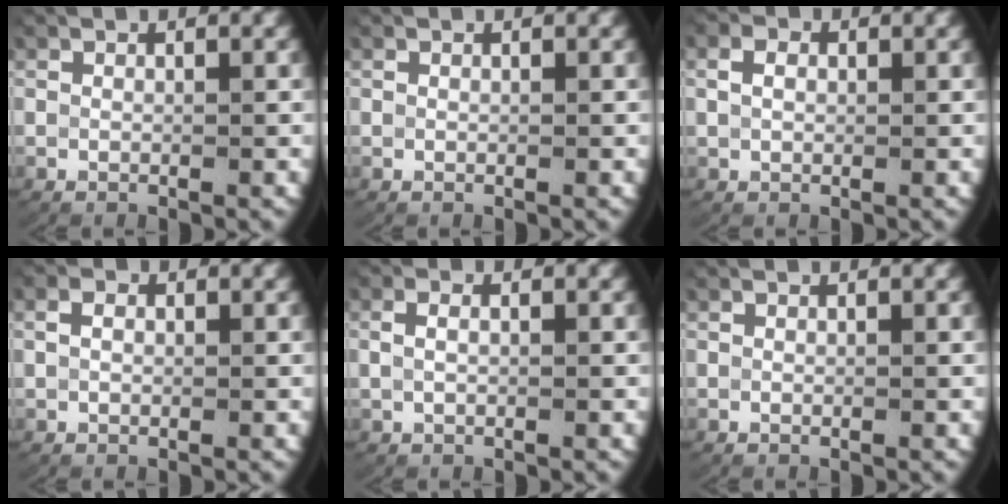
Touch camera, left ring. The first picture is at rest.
{"total": 0.0}
{"total": 1.5, "force": [0.5, 1.1, 1.0], "torque": [-0.021, -0.002, 0.013]}
{"total": 1.2, "force": [0.3, 0.8, 0.8], "torque": [-0.018, -0.001, 0.009]}
{"total": 1.4, "force": [0.1, 0.8, 1.2], "torque": [-0.033, -0.001, 0.005]}
{"total": 0.0}